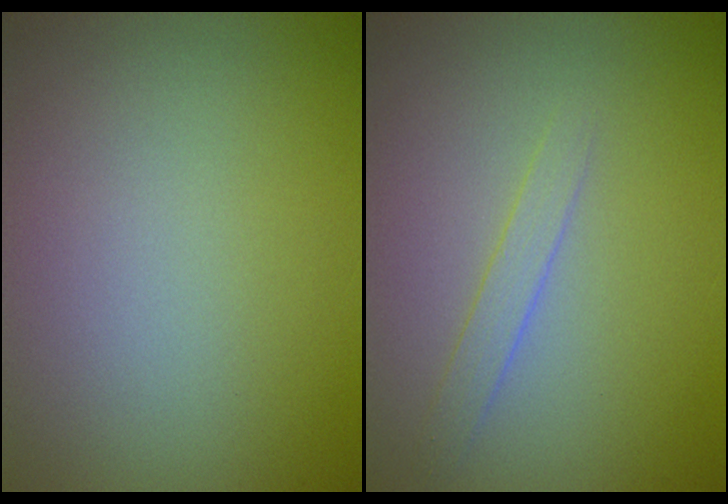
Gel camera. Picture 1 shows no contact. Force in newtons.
{"total": 1.2, "press": 1.2, "slide": 0.1}